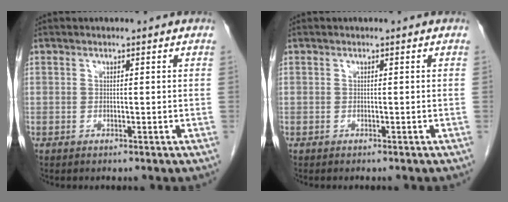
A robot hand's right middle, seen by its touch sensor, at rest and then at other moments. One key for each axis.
{"total": 0.7, "fx": -0.6, "fy": 0.2, "fz": 0.3, "tx": -0.003, "ty": -0.001, "tz": -0.009}